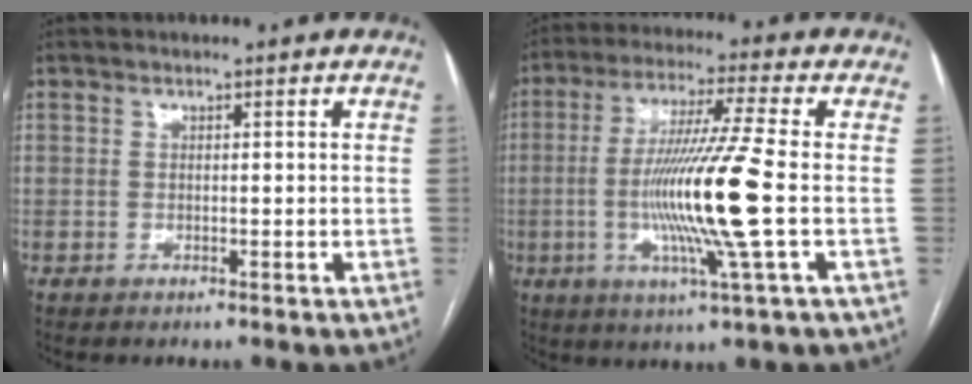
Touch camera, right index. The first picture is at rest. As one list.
[{"total": 14.1, "force": [-2.1, -1.6, 13.9], "torque": [-0.272, -0.018, -0.046]}]